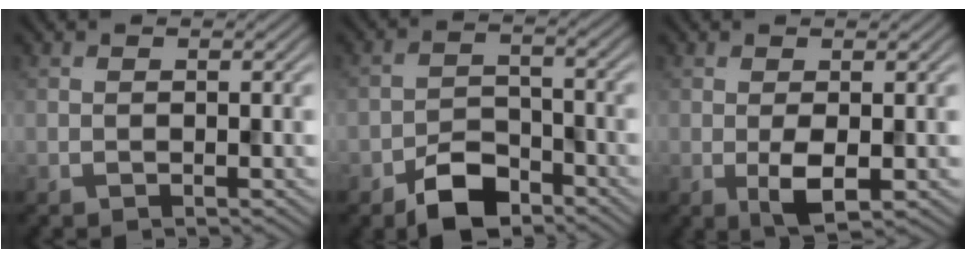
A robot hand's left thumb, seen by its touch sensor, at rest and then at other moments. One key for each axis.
{"total": 6.1, "fx": -4.2, "fy": 3.1, "fz": 3.2, "tx": -0.052, "ty": 0.000, "tz": -0.089}
{"total": 2.9, "fx": -0.3, "fy": 1.2, "fz": 2.6, "tx": -0.051, "ty": -0.007, "tz": -0.006}